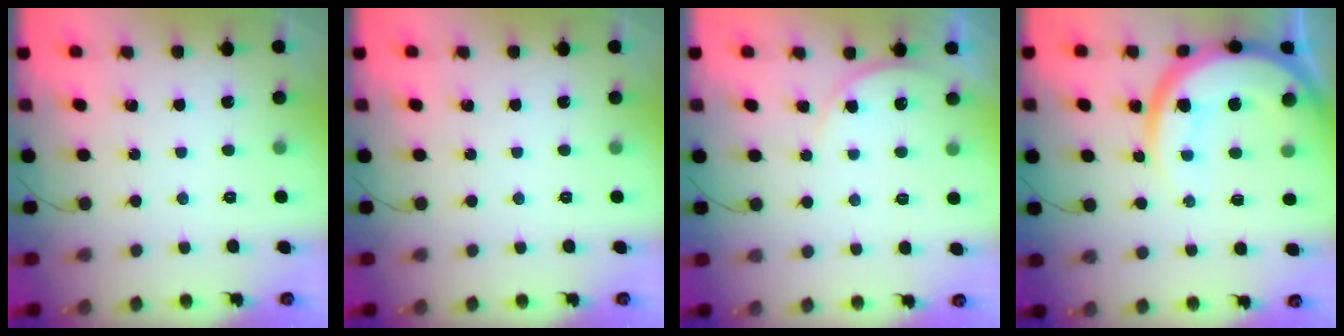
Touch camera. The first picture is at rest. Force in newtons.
{"total": 0.0}
{"total": 4.7, "press": 4.6, "slide": 0.6}
{"total": 16.2, "press": 16.1, "slide": 1.8}